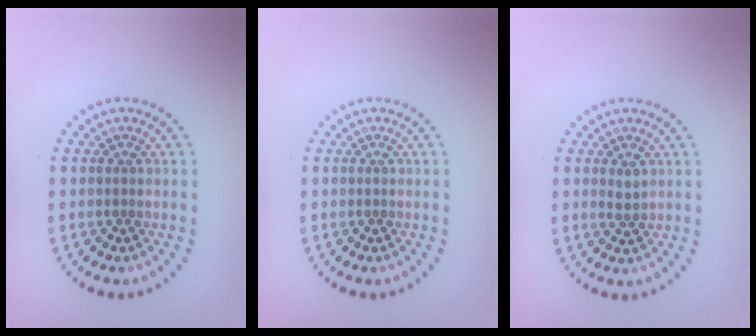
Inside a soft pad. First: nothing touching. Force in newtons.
{"total": 0.0}
{"total": 0.9, "press": 0.8, "slide": 0.3}